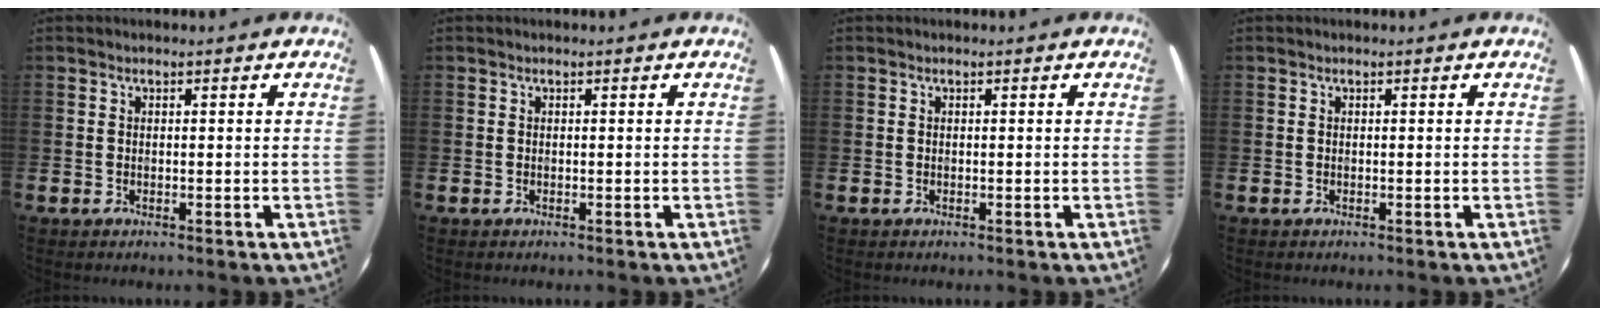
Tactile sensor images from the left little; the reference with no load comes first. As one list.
[{"total": 0.0}, {"total": 0.0}, {"total": 0.0}]